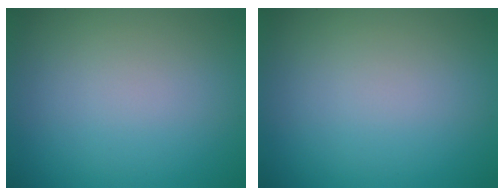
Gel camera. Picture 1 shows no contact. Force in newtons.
{"total": 0.0}